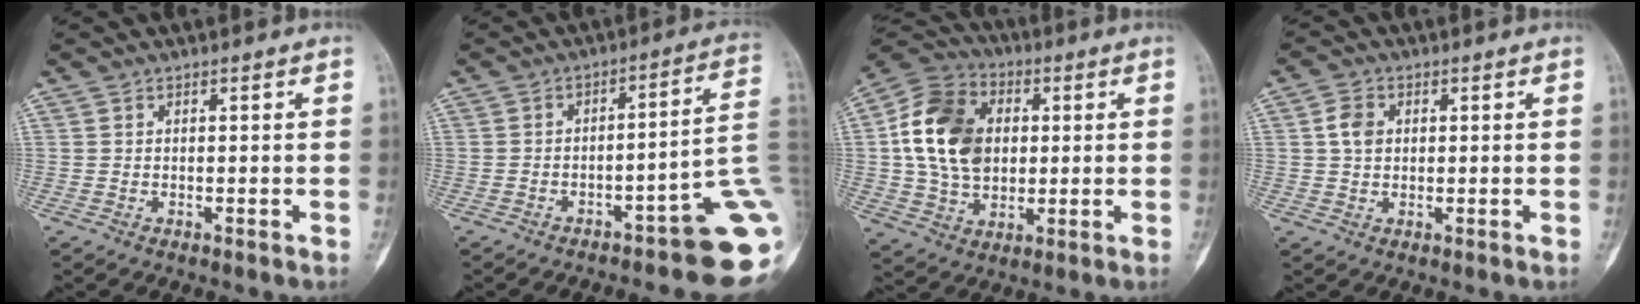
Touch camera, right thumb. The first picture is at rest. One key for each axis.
{"total": 15.1, "fx": -6.5, "fy": 3.2, "fz": 13.3, "tx": -0.093, "ty": 0.065, "tz": -0.079}
{"total": 15.6, "fx": 1.9, "fy": 12.0, "fz": 9.8, "tx": -0.156, "ty": 0.010, "tz": 0.030}
{"total": 3.9, "fx": 0.8, "fy": 3.0, "fz": 2.3, "tx": -0.037, "ty": 0.002, "tz": 0.011}